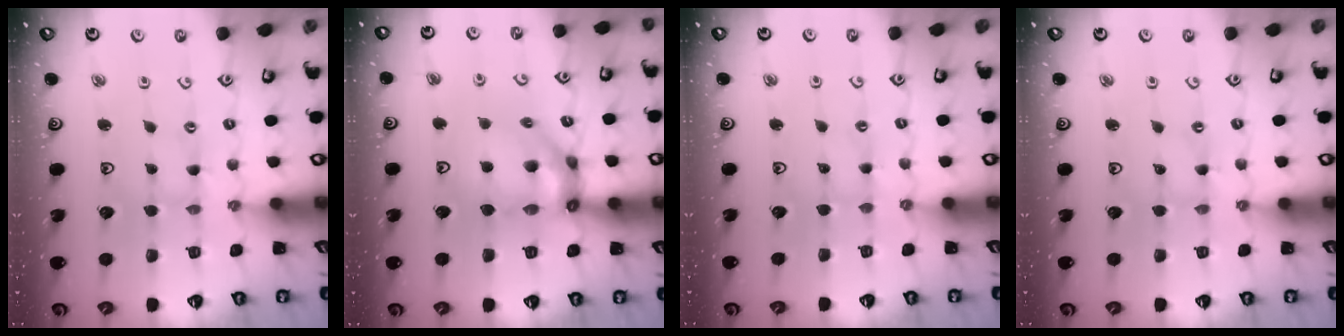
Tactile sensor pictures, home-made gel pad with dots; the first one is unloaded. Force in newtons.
{"total": 13.9, "press": 13.9, "slide": 1.5}
{"total": 1.4, "press": 1.4, "slide": 0.3}
{"total": 0.6, "press": 0.6, "slide": 0.1}